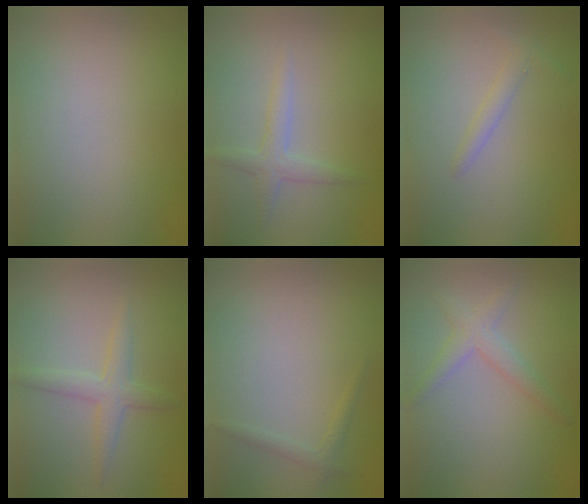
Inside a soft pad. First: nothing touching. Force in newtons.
{"total": 1.9, "press": 1.9, "slide": 0.0}
{"total": 1.2, "press": 1.2, "slide": 0.1}
{"total": 2.3, "press": 2.3, "slide": 0.0}
{"total": 0.9, "press": 0.9, "slide": 0.1}
{"total": 2.1, "press": 2.1, "slide": 0.1}